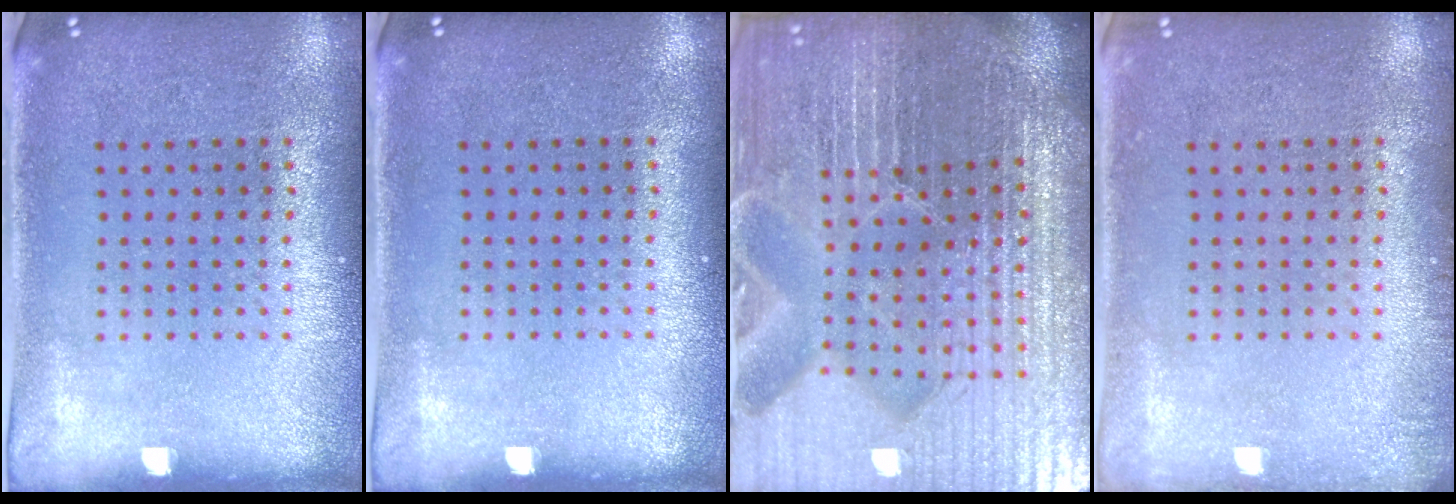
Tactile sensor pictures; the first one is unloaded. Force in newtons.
{"total": 0.0}
{"total": 7.2, "press": 6.3, "slide": 3.5}
{"total": 1.1, "press": 1.0, "slide": 0.2}